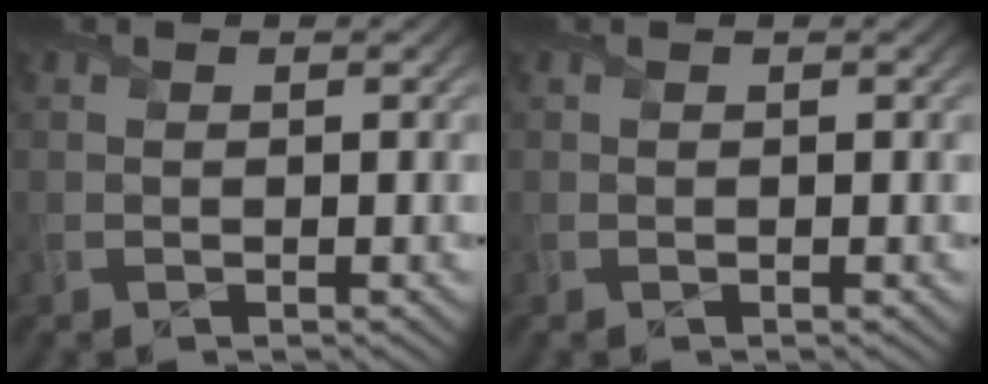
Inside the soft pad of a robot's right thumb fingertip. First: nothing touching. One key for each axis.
{"total": 0.0}